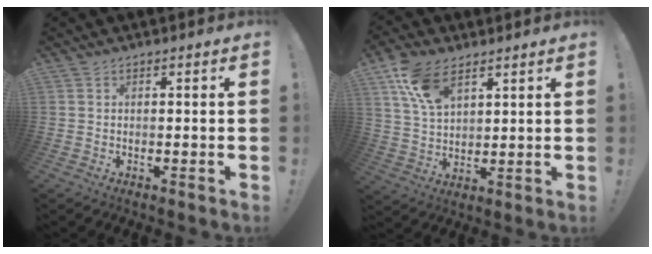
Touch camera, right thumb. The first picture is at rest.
{"total": 11.6, "force": [7.0, 6.6, 6.6], "torque": [-0.109, -0.024, 0.134]}